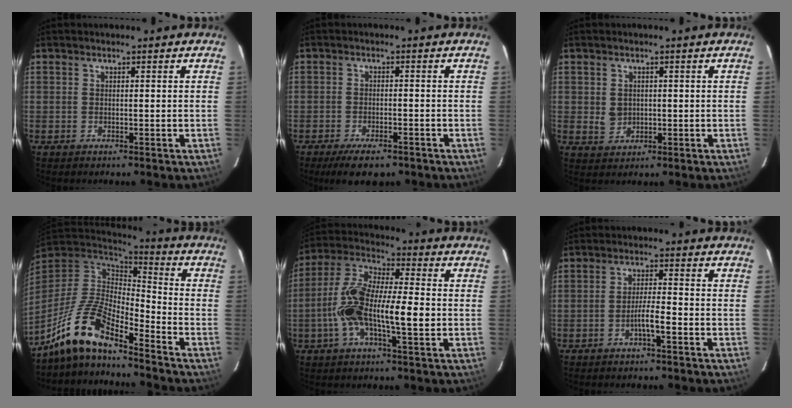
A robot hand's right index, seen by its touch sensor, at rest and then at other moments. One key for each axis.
{"total": 5.6, "fx": -4.2, "fy": 2.3, "fz": 3.0, "tx": -0.047, "ty": -0.003, "tz": -0.064}
{"total": 2.7, "fx": 0.2, "fy": 2.3, "fz": 1.4, "tx": -0.025, "ty": 0.001, "tz": 0.011}
{"total": 12.0, "fx": -9.3, "fy": 2.7, "fz": 7.1, "tx": -0.152, "ty": 0.018, "tz": -0.177}
{"total": 13.8, "fx": -2.2, "fy": 3.5, "fz": 13.2, "tx": -0.268, "ty": 0.020, "tz": -0.045}
{"total": 3.7, "fx": -1.8, "fy": 0.2, "fz": 3.3, "tx": -0.055, "ty": 0.003, "tz": -0.032}